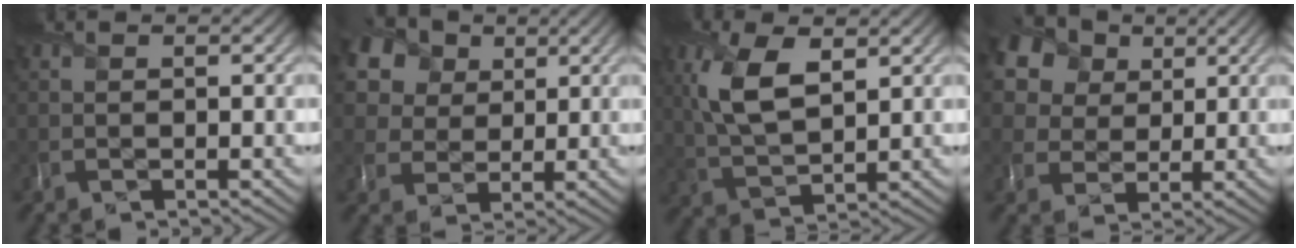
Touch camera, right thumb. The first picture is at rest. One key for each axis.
{"total": 11.9, "fx": 6.0, "fy": 8.5, "fz": 5.6, "tx": -0.163, "ty": 0.026, "tz": 0.107}
{"total": 8.5, "fx": 3.0, "fy": 3.9, "fz": 6.9, "tx": -0.164, "ty": 0.006, "tz": 0.059}
{"total": 14.3, "fx": 7.1, "fy": 10.4, "fz": 6.8, "tx": -0.203, "ty": 0.037, "tz": 0.141}